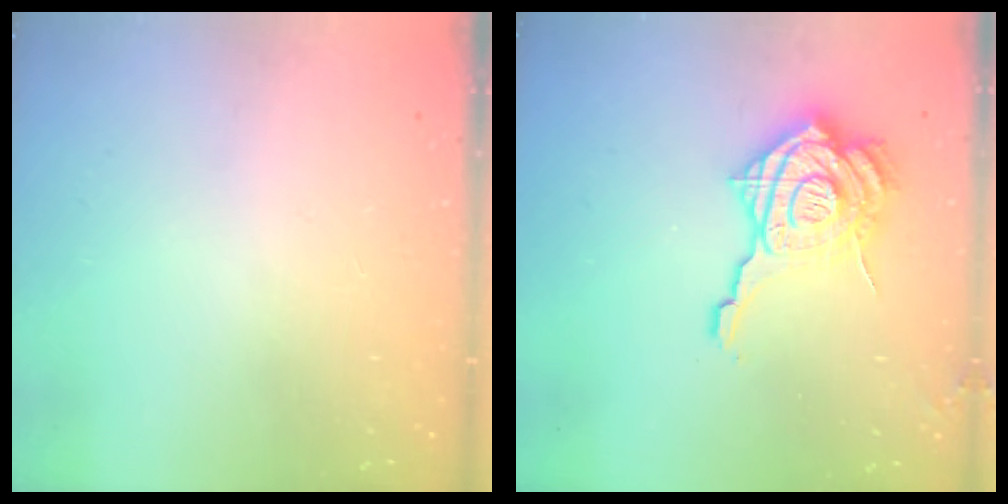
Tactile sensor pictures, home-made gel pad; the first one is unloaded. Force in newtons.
{"total": 19.5, "press": 19.4, "slide": 2.0}